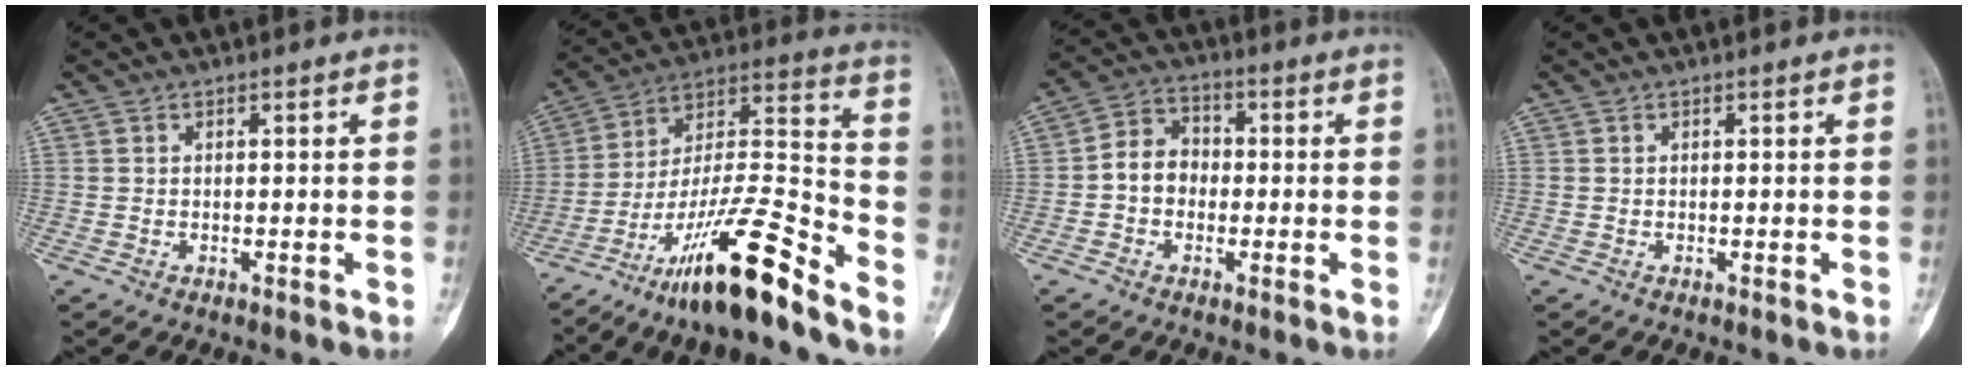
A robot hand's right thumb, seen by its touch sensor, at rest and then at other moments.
{"total": 20.7, "force": [-14.3, 3.1, 14.6], "torque": [-0.278, 0.086, -0.248]}
{"total": 6.6, "force": [-1.0, 5.5, 3.6], "torque": [-0.040, 0.027, -0.032]}
{"total": 0.0}